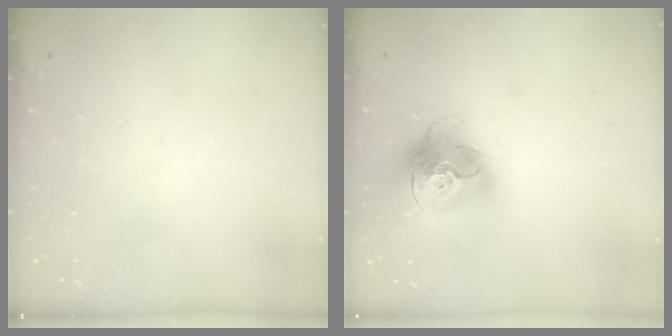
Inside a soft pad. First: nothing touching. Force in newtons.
{"total": 16.1, "press": 16.0, "slide": 1.6}